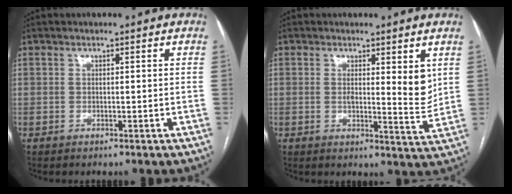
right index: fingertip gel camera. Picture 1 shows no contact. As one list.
[{"total": 5.7, "force": [1.7, 1.3, 5.3], "torque": [-0.073, -0.014, 0.023]}]